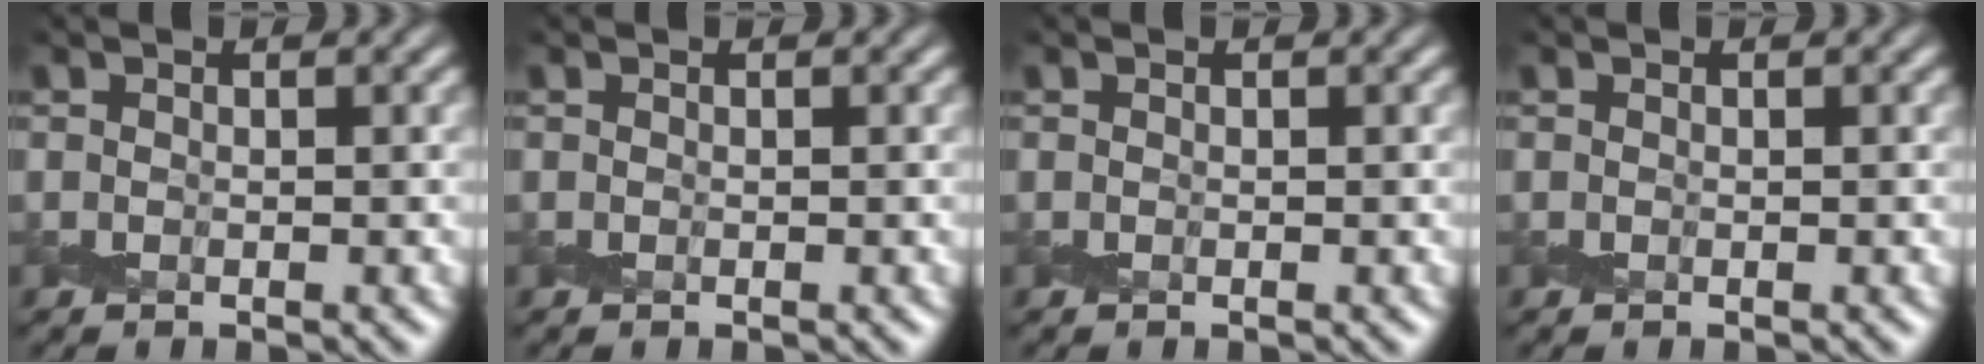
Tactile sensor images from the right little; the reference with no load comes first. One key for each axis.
{"total": 0.0}
{"total": 0.0}
{"total": 0.0}